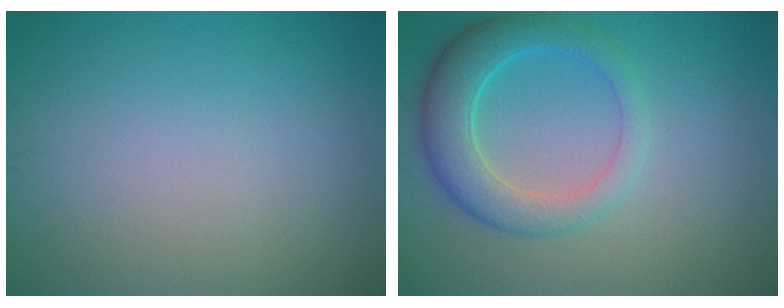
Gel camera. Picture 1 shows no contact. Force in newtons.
{"total": 5.1, "press": 5.0, "slide": 0.4}